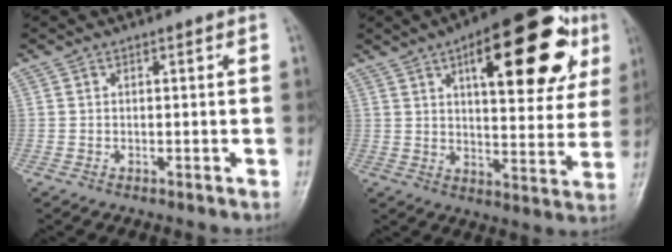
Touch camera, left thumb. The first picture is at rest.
{"total": 23.8, "force": [9.7, 9.7, 19.5], "torque": [-0.229, -0.004, 0.131]}